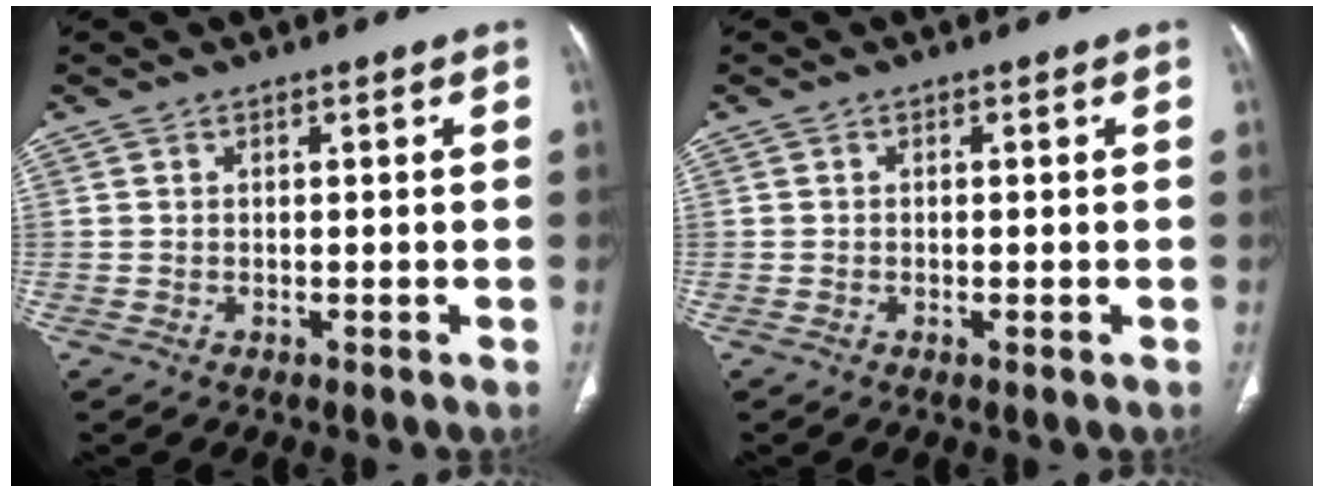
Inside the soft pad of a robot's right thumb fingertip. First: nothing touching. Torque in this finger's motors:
{"motor_torque": [-0.57, -0.29, -0.30, -0.02, -0.08]}